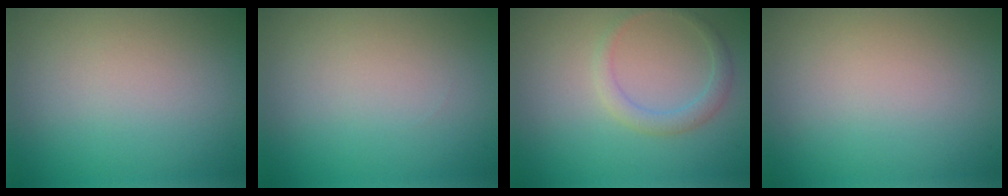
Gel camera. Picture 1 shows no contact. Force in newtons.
{"total": 0.0}
{"total": 1.7, "press": 1.7, "slide": 0.2}
{"total": 0.0}